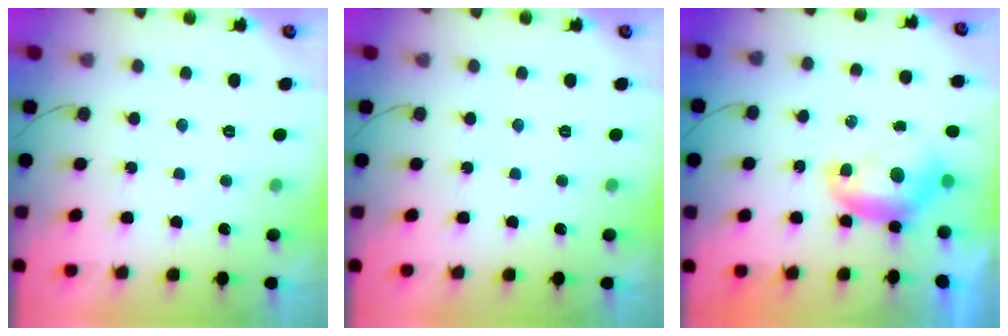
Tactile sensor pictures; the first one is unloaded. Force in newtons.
{"total": 0.0}
{"total": 7.7, "press": 7.7, "slide": 0.3}